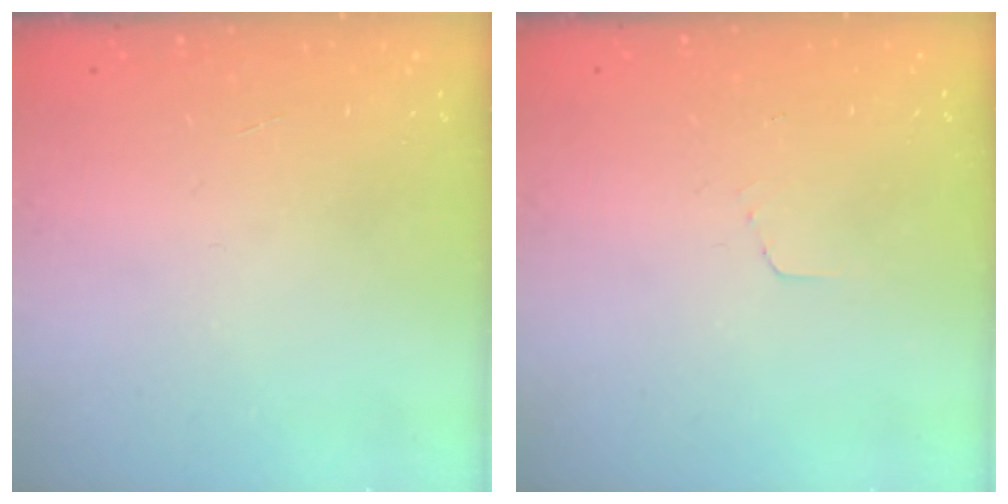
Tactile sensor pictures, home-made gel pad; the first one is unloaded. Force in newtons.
{"total": 2.6, "press": 2.6, "slide": 0.1}